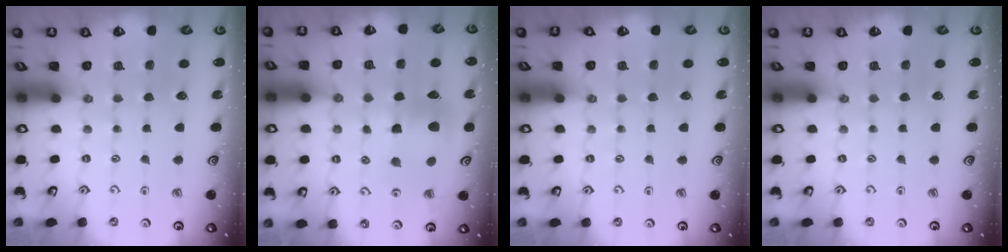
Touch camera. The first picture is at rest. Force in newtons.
{"total": 9.5, "press": 9.4, "slide": 1.1}
{"total": 0.0}
{"total": 0.0}